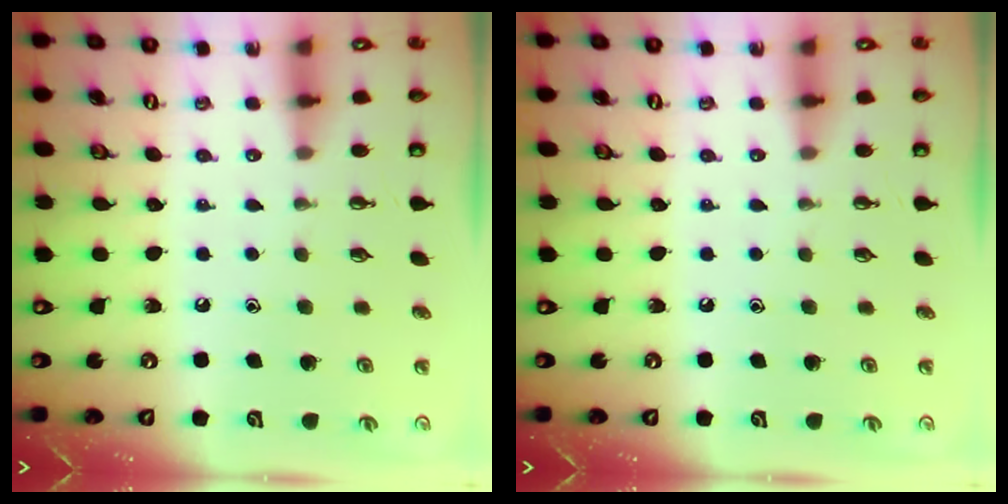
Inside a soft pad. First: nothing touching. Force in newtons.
{"total": 0.0}